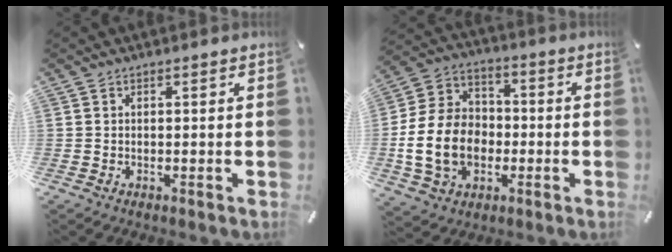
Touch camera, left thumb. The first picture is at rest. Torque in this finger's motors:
{"motor_torque": [0.26, 1.47, 1.34, -0.64, 0.63]}